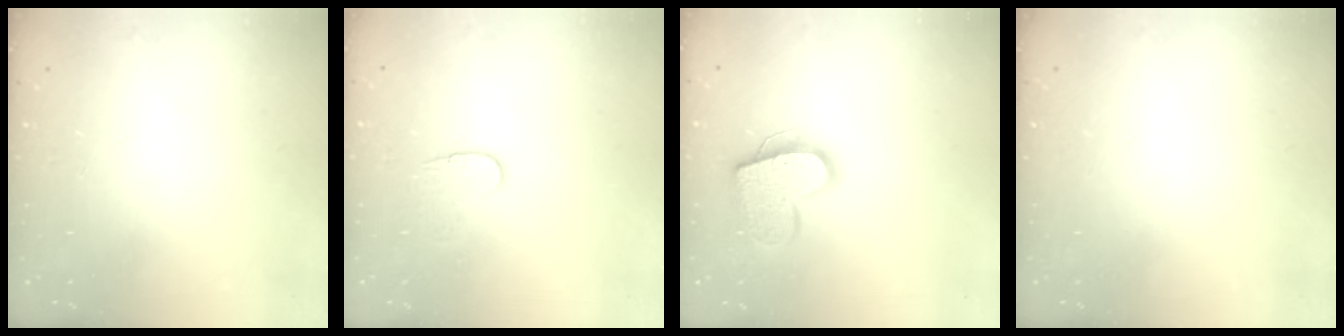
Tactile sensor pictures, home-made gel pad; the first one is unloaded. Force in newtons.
{"total": 6.8, "press": 6.8, "slide": 0.6}
{"total": 14.9, "press": 14.9, "slide": 1.0}
{"total": 0.0}